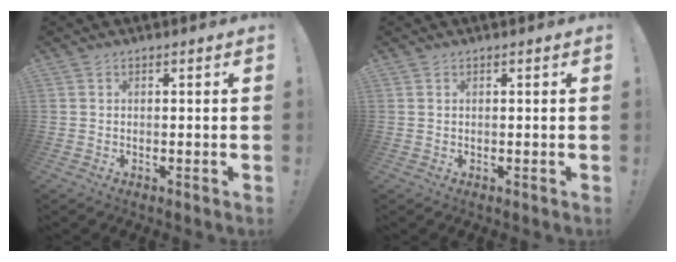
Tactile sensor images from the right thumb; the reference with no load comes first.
{"total": 0.0}